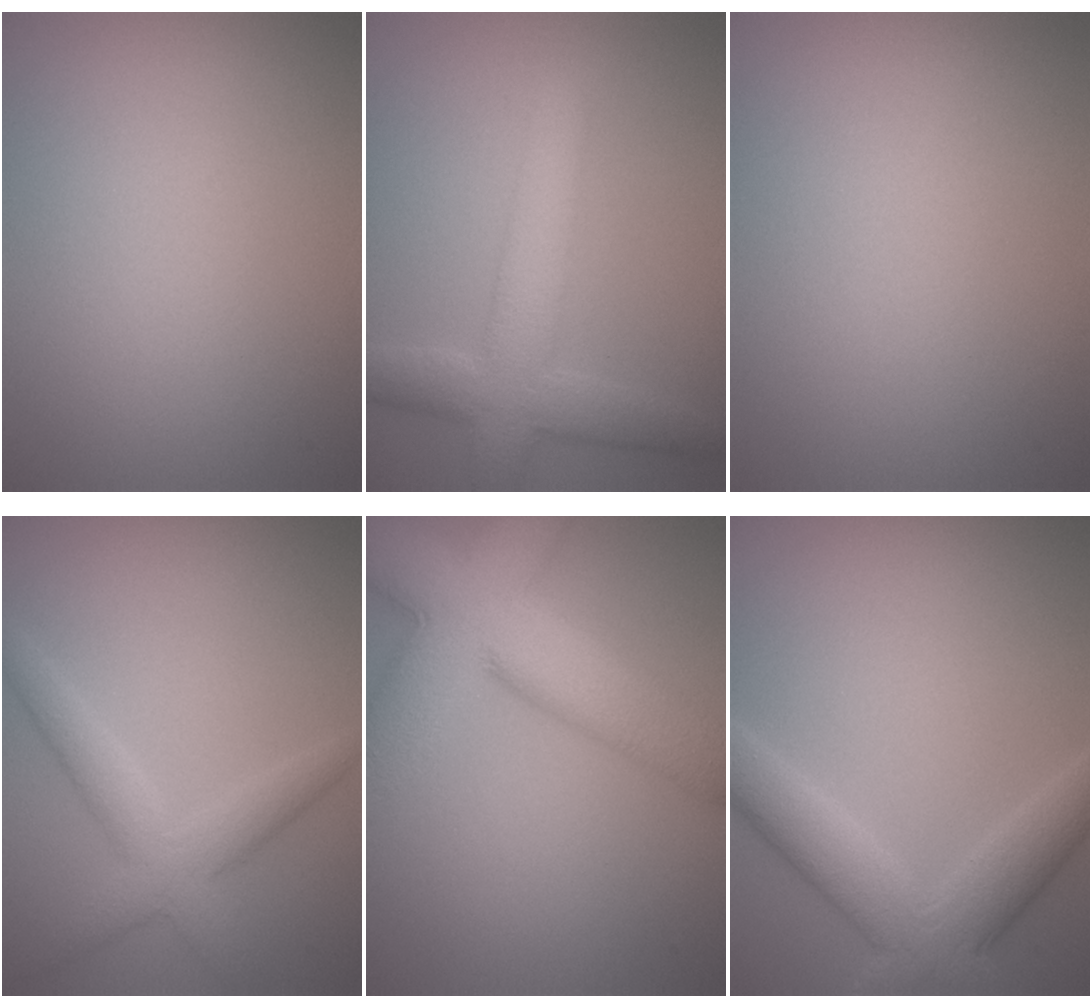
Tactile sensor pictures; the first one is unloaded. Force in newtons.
{"total": 5.4, "press": 5.4, "slide": 0.1}
{"total": 0.0}
{"total": 3.7, "press": 3.7, "slide": 0.1}
{"total": 9.4, "press": 9.4, "slide": 0.7}
{"total": 5.9, "press": 5.9, "slide": 0.4}